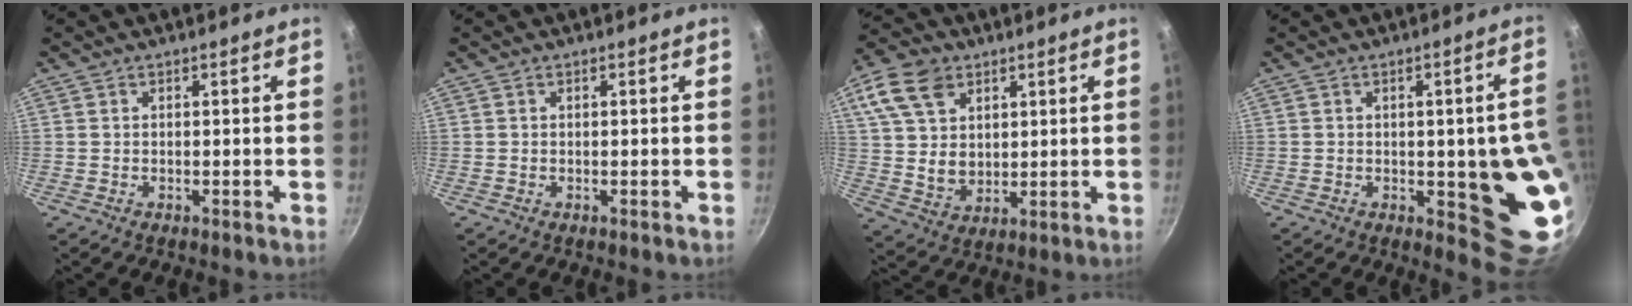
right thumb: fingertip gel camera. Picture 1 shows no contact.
{"total": 0.0}
{"total": 14.9, "force": [6.5, 10.8, 8.0], "torque": [-0.142, -0.011, 0.127]}
{"total": 14.1, "force": [-1.6, 4.3, 13.3], "torque": [-0.106, -0.002, -0.016]}